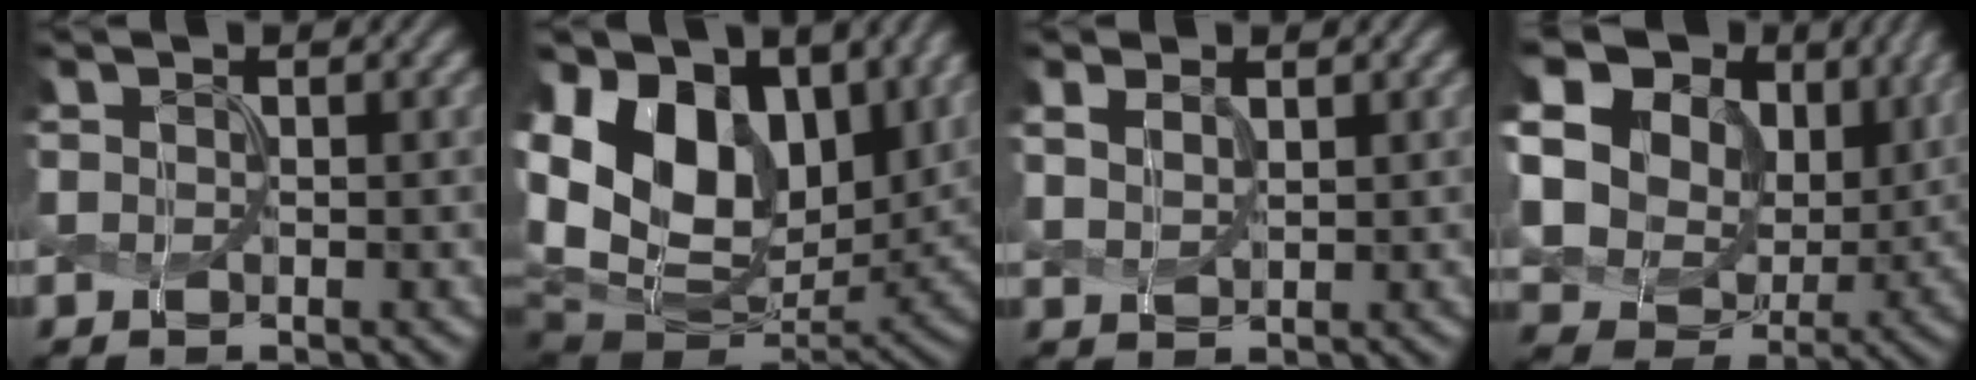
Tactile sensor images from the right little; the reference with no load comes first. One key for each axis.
{"total": 15.9, "fx": 4.5, "fy": 11.5, "fz": 9.9, "tx": -0.200, "ty": 0.001, "tz": 0.084}
{"total": 1.5, "fx": 0.8, "fy": 0.7, "fz": 1.0, "tx": -0.023, "ty": -0.005, "tz": 0.022}
{"total": 21.3, "fx": 8.0, "fy": 17.2, "fz": 9.7, "tx": -0.249, "ty": 0.017, "tz": 0.143}